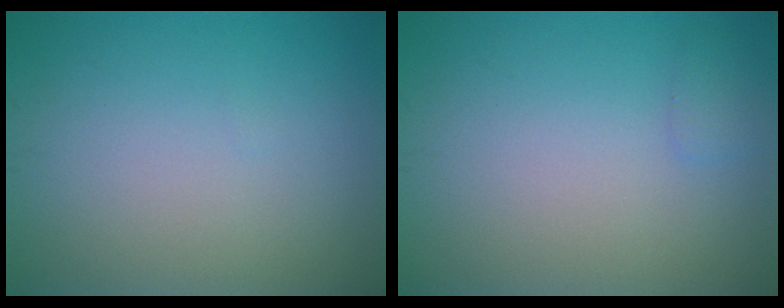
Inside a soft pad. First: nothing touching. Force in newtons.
{"total": 0.7, "press": 0.7, "slide": 0.0}